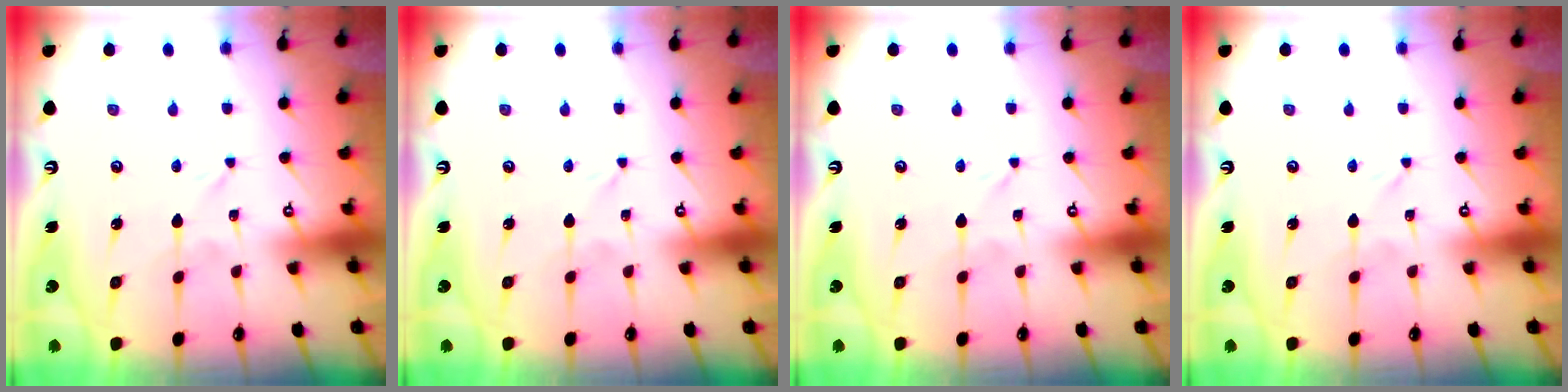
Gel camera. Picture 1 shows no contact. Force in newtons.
{"total": 0.0}
{"total": 0.0}
{"total": 0.0}